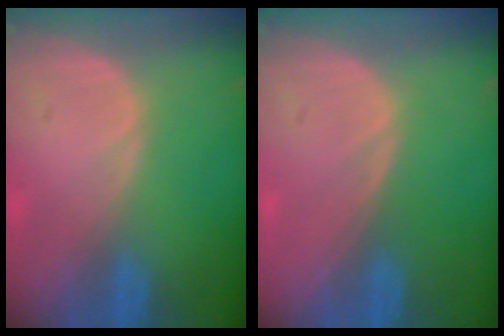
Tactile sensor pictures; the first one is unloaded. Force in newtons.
{"total": 0.0}